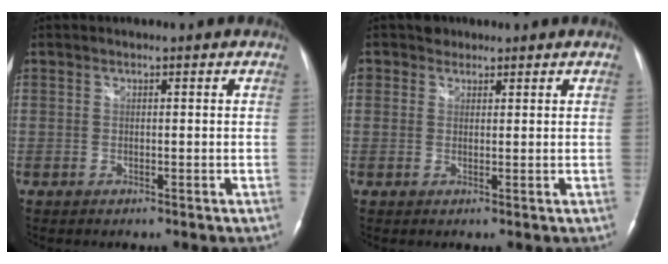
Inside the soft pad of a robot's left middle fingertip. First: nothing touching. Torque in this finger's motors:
{"motor_torque": [0.13, -0.03, -0.01, 0.00]}